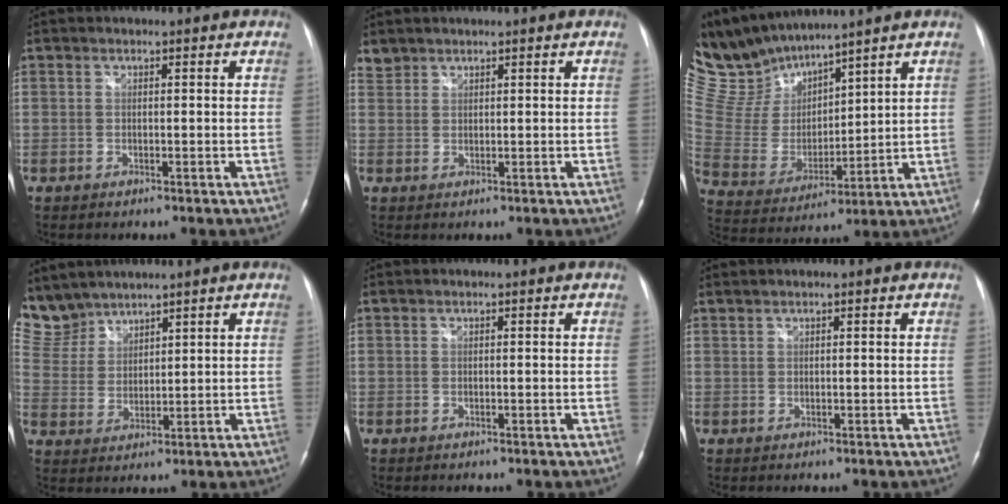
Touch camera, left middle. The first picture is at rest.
{"total": 1.7, "force": [1.6, 0.6, -0.2], "torque": [0.004, 0.008, 0.031]}
{"total": 11.9, "force": [11.4, 2.3, 2.4], "torque": [-0.078, 0.013, 0.247]}
{"total": 7.6, "force": [7.3, 2.1, 0.0], "torque": [-0.014, 0.011, 0.166]}
{"total": 0.0}
{"total": 0.6, "force": [0.6, 0.0, 0.1], "torque": [-0.007, 0.004, 0.017]}